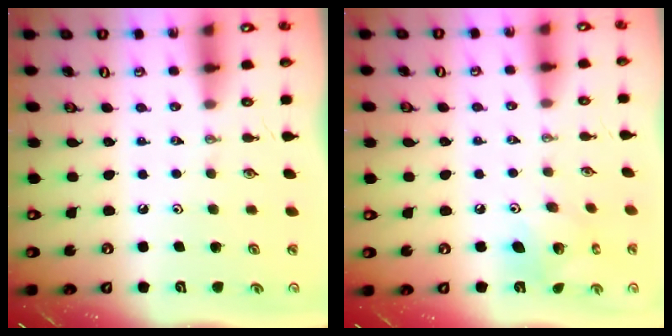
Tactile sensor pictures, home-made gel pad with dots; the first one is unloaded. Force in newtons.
{"total": 9.1, "press": 9.1, "slide": 0.6}